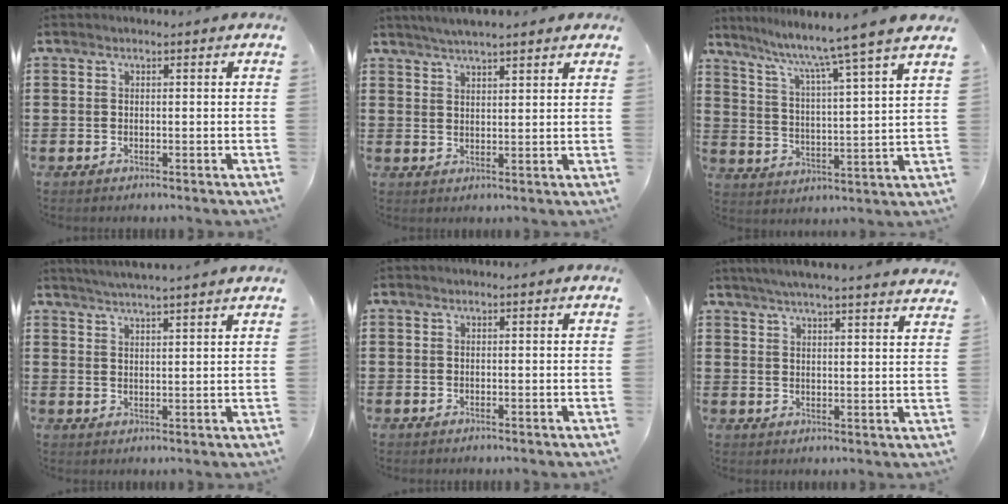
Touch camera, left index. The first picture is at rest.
{"total": 3.3, "force": [3.1, 0.1, 1.3], "torque": [-0.033, -0.002, 0.055]}
{"total": 7.1, "force": [6.0, -1.9, 3.5], "torque": [-0.091, -0.050, 0.089]}
{"total": 3.2, "force": [3.0, -0.8, 0.5], "torque": [-0.020, -0.014, 0.054]}
{"total": 0.0}
{"total": 4.6, "force": [4.3, -0.9, 1.3], "torque": [-0.040, -0.021, 0.074]}